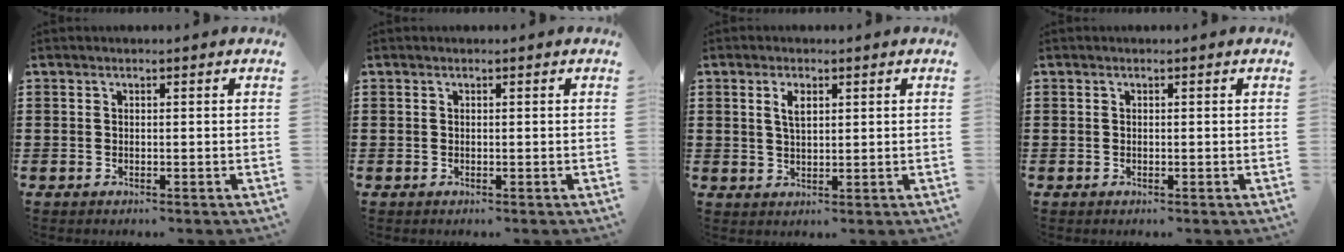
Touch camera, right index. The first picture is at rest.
{"total": 0.0}
{"total": 2.8, "force": [1.2, 1.2, 2.2], "torque": [-0.048, 0.006, 0.020]}
{"total": 0.0}